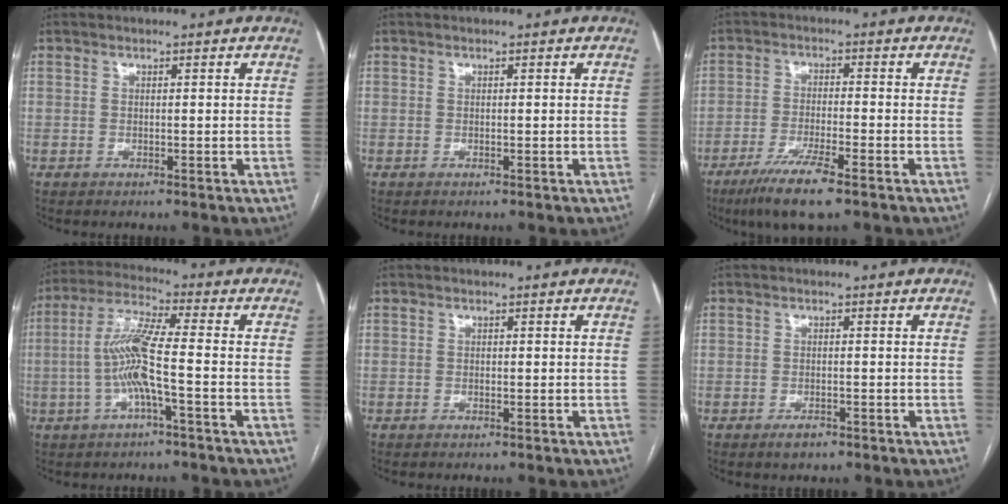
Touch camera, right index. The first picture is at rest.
{"total": 0.0}
{"total": 8.0, "force": [-5.3, 0.6, 6.0], "torque": [-0.114, -0.019, -0.092]}
{"total": 9.0, "force": [-1.7, 0.5, 8.8], "torque": [-0.186, 0.014, -0.039]}
{"total": 0.0}
{"total": 1.9, "force": [-1.3, 1.0, 1.0], "torque": [-0.014, 0.001, -0.017]}